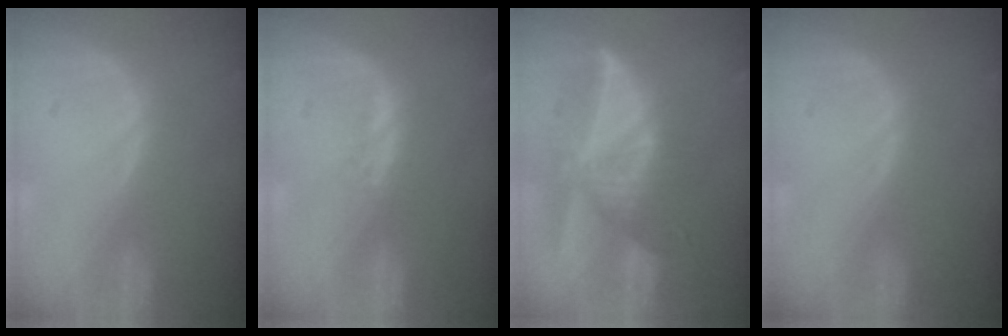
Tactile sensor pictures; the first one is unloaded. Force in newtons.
{"total": 1.1, "press": 1.0, "slide": 0.5}
{"total": 8.2, "press": 7.8, "slide": 2.5}
{"total": 0.0}